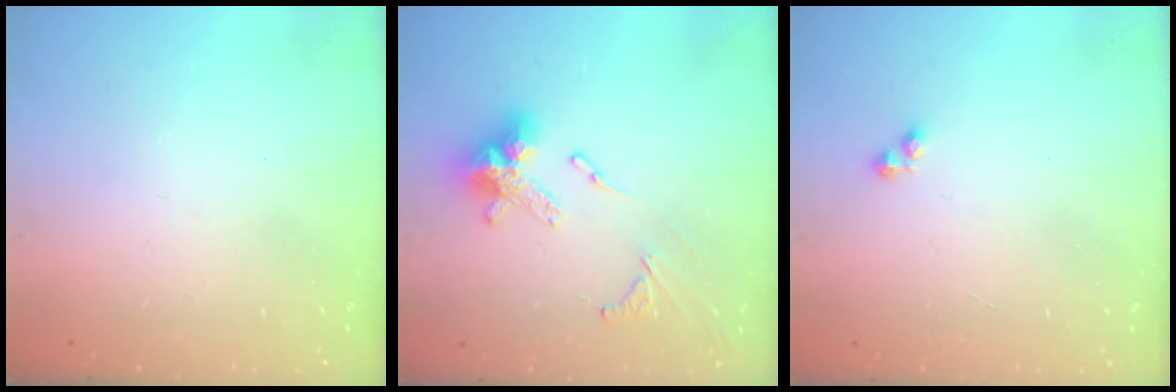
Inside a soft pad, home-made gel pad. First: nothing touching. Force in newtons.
{"total": 14.8, "press": 14.7, "slide": 1.6}
{"total": 1.8, "press": 1.7, "slide": 0.3}